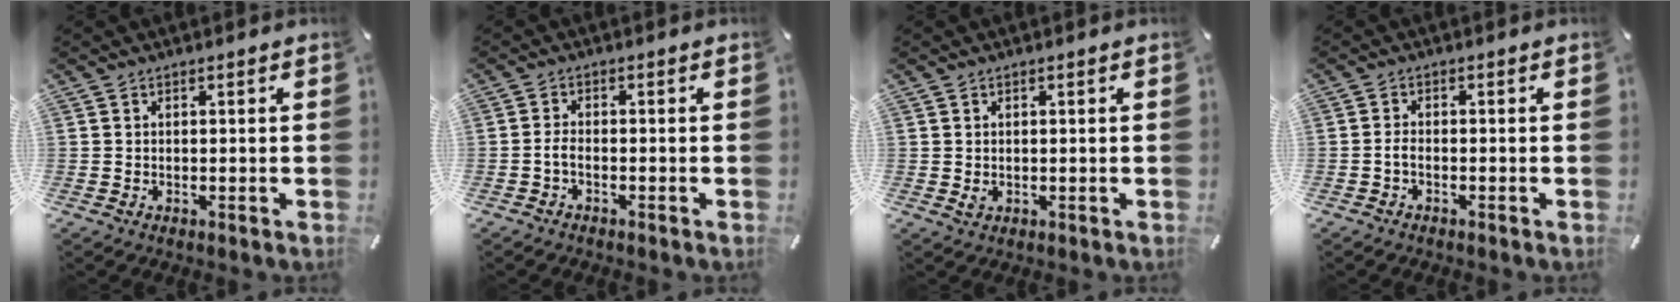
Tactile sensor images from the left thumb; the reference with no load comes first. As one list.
[{"total": 2.1, "force": [-1.1, 0.7, 1.6], "torque": [-0.035, 0.003, -0.022]}, {"total": 1.1, "force": [0.1, 0.9, 0.6], "torque": [-0.004, -0.001, -0.001]}, {"total": 1.8, "force": [-0.9, 0.7, 1.3], "torque": [-0.032, 0.001, -0.020]}]